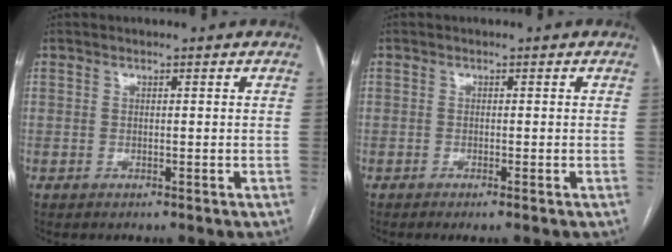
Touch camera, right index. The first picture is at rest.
{"total": 1.2, "force": [-0.8, -0.2, 0.9], "torque": [-0.014, -0.002, -0.012]}